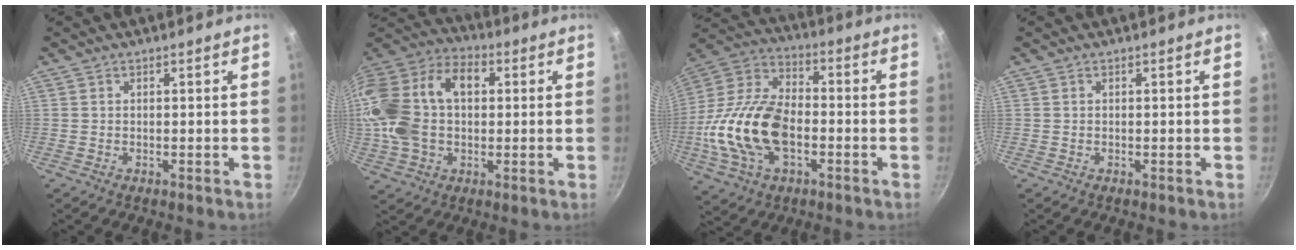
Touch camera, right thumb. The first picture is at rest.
{"total": 24.6, "force": [2.7, 17.0, 17.6], "torque": [-0.367, 0.051, 0.035]}
{"total": 20.7, "force": [-4.0, 12.5, 16.1], "torque": [-0.302, 0.037, -0.082]}
{"total": 0.0}